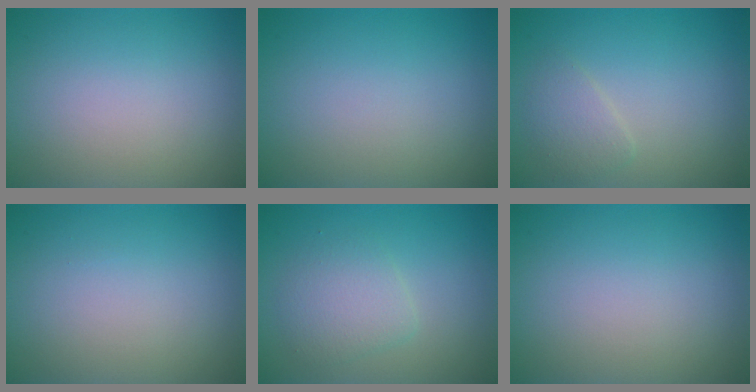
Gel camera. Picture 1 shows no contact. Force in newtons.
{"total": 0.0}
{"total": 1.7, "press": 1.7, "slide": 0.1}
{"total": 0.0}
{"total": 2.7, "press": 2.7, "slide": 0.1}
{"total": 0.0}